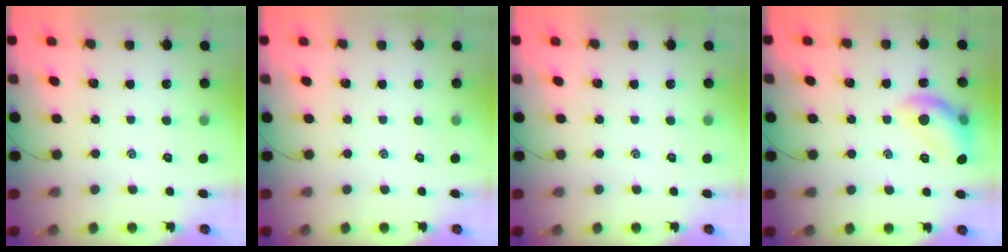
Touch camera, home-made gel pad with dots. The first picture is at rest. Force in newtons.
{"total": 0.0}
{"total": 0.0}
{"total": 11.2, "press": 11.2, "slide": 0.1}